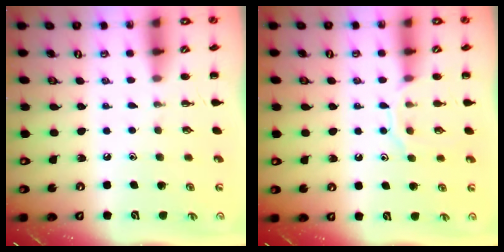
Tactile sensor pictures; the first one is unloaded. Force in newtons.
{"total": 8.5, "press": 8.4, "slide": 0.6}